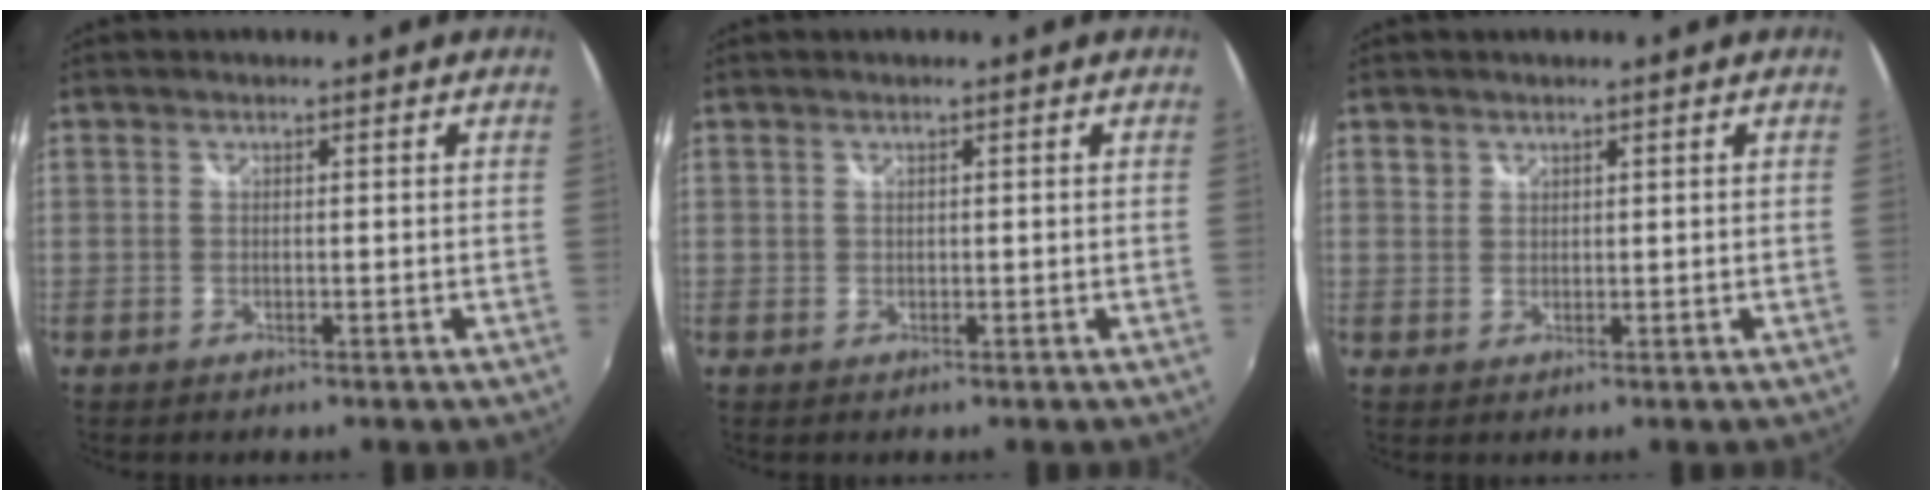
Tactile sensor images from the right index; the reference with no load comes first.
{"total": 0.0}
{"total": 1.2, "force": [0.7, 1.0, 0.1], "torque": [0.003, 0.006, 0.010]}